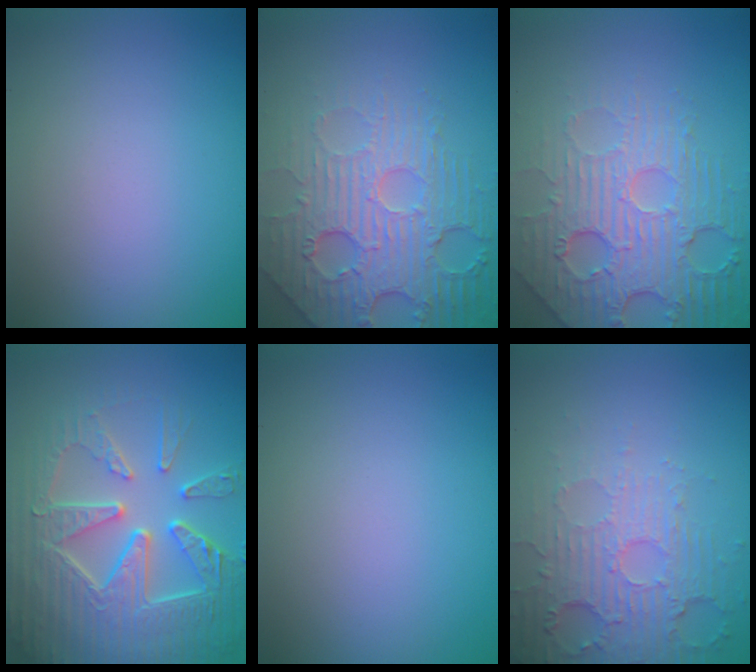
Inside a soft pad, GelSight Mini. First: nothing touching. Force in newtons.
{"total": 6.5, "press": 5.1, "slide": 4.1}
{"total": 6.5, "press": 5.1, "slide": 4.1}
{"total": 9.5, "press": 6.6, "slide": 6.9}
{"total": 0.0}
{"total": 5.7, "press": 3.6, "slide": 4.4}